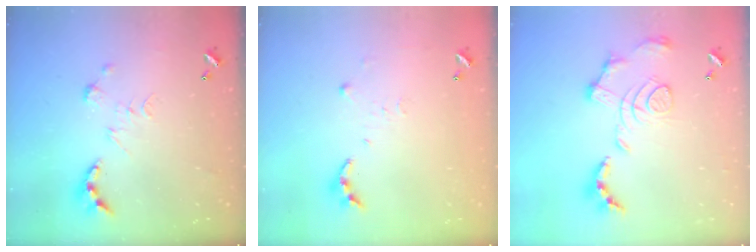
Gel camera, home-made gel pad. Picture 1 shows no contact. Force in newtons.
{"total": 6.3, "press": 6.3, "slide": 0.6}
{"total": 1.7, "press": 1.1, "slide": 1.3}